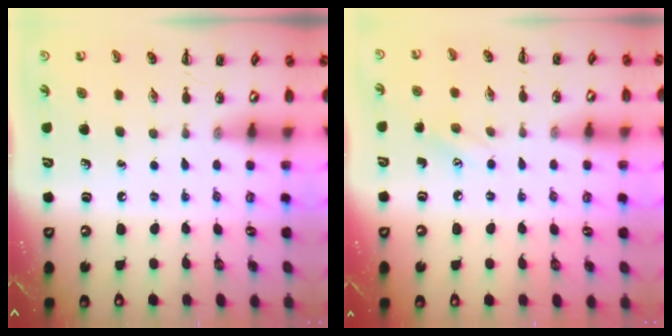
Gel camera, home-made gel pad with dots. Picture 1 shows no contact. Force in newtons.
{"total": 5.6, "press": 5.4, "slide": 1.5}